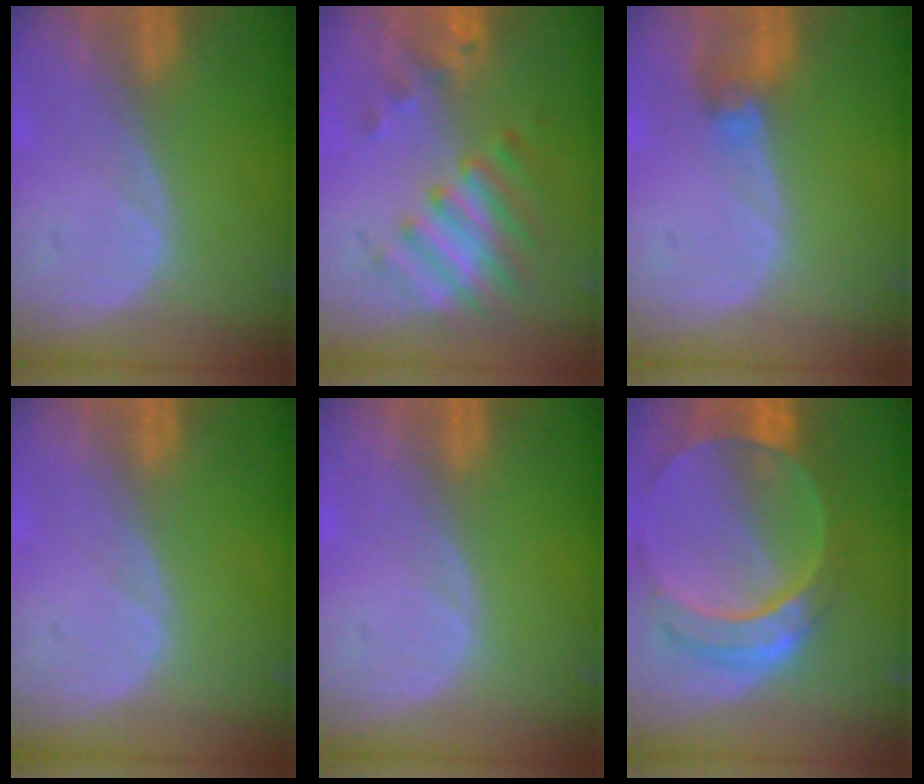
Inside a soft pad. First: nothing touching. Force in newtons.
{"total": 8.1, "press": 7.1, "slide": 4.0}
{"total": 2.6, "press": 2.6, "slide": 0.6}
{"total": 0.0}
{"total": 0.0}
{"total": 10.5, "press": 8.9, "slide": 5.7}